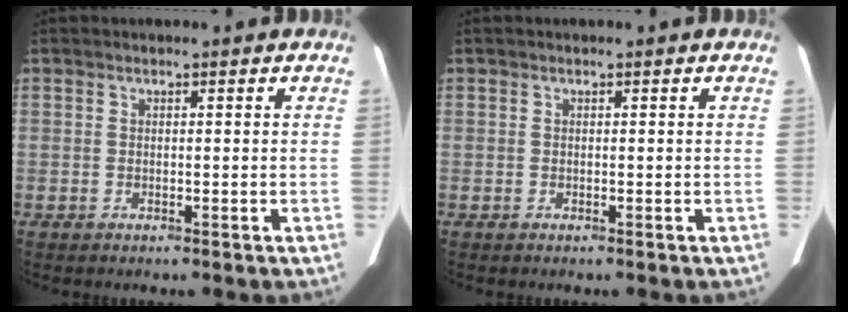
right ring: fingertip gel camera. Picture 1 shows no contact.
{"total": 0.0}